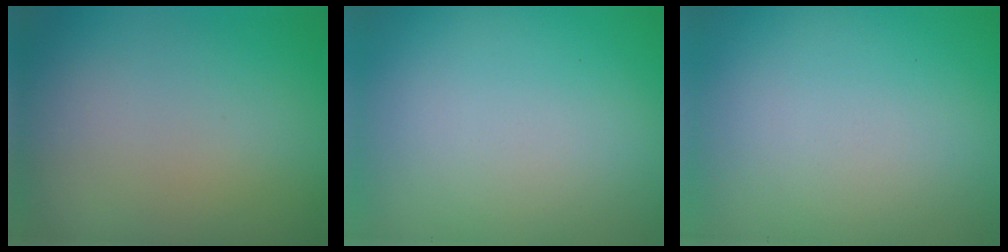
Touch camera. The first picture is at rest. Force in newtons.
{"total": 0.0}
{"total": 0.0}